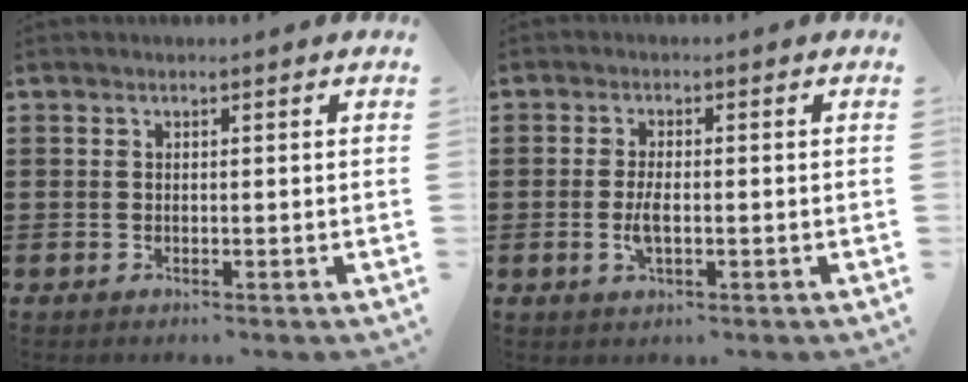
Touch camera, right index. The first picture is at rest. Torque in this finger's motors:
{"motor_torque": [2.14, 0.00, 0.17, 0.12]}